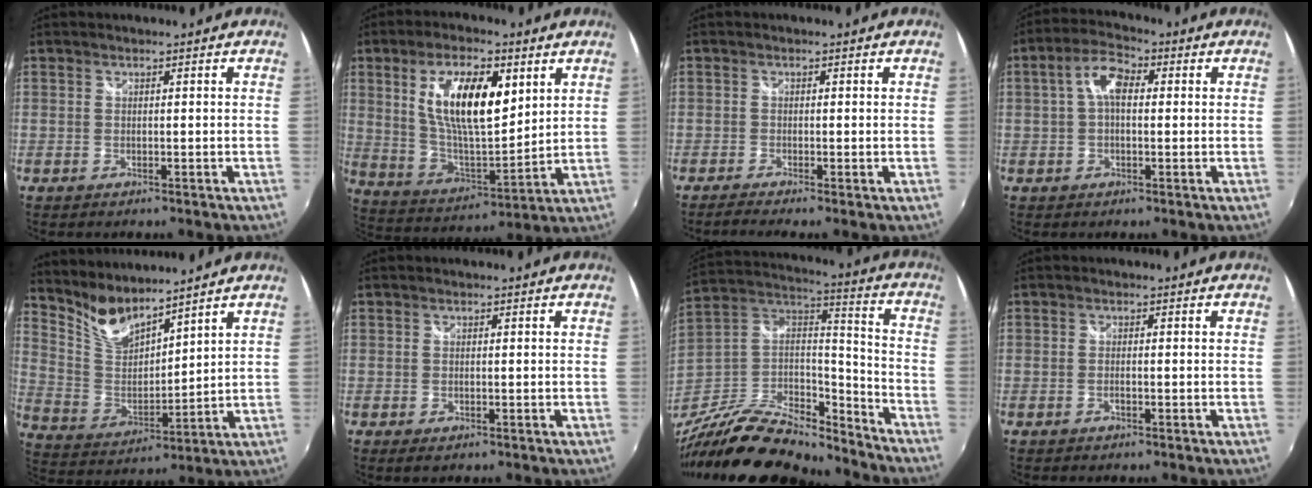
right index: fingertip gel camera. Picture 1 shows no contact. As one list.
[{"total": 16.1, "force": [5.9, 6.2, 13.7], "torque": [-0.246, 0.003, 0.113]}, {"total": 1.5, "force": [-1.1, -0.4, 0.9], "torque": [-0.025, -0.005, -0.028]}, {"total": 6.1, "force": [0.9, 3.3, 5.1], "torque": [-0.099, 0.021, 0.013]}, {"total": 8.8, "force": [8.0, 1.8, 3.2], "torque": [-0.072, -0.015, 0.165]}, {"total": 1.1, "force": [-0.3, 0.5, 0.9], "torque": [-0.018, -0.003, -0.005]}, {"total": 26.6, "force": [-21.6, 8.8, 12.8], "torque": [-0.251, 0.001, -0.364]}, {"total": 1.2, "force": [-0.6, 0.3, 0.9], "torque": [-0.019, -0.001, -0.012]}]